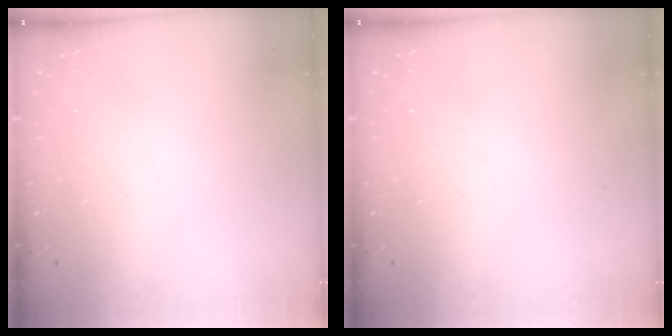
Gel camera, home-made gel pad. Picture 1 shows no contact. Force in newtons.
{"total": 0.0}